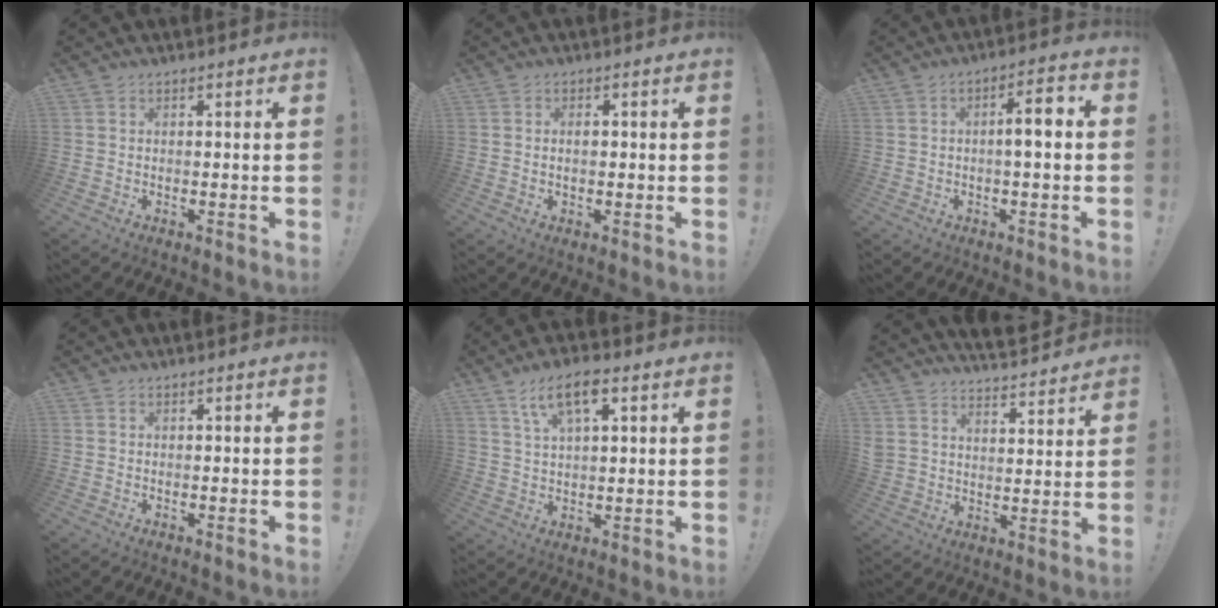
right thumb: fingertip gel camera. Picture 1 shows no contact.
{"total": 2.0, "force": [0.1, 1.0, 1.7], "torque": [-0.019, 0.001, -0.003]}
{"total": 6.4, "force": [-0.2, 1.4, 6.2], "torque": [-0.098, 0.009, -0.009]}
{"total": 0.0}
{"total": 9.0, "force": [4.7, 3.5, 6.8], "torque": [-0.114, -0.008, 0.083]}
{"total": 6.3, "force": [5.5, 2.7, 1.4], "torque": [-0.019, -0.056, 0.104]}